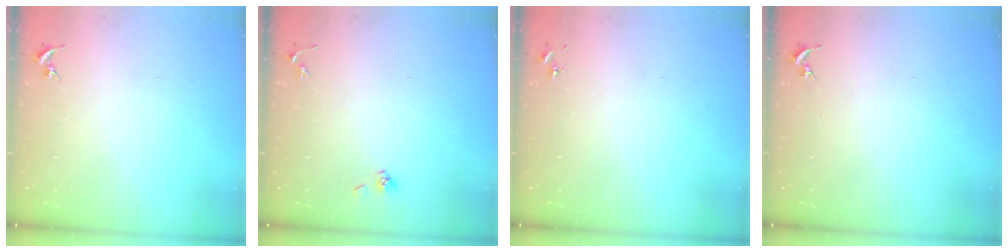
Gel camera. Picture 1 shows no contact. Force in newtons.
{"total": 3.9, "press": 3.5, "slide": 1.7}
{"total": 0.0}
{"total": 0.0}